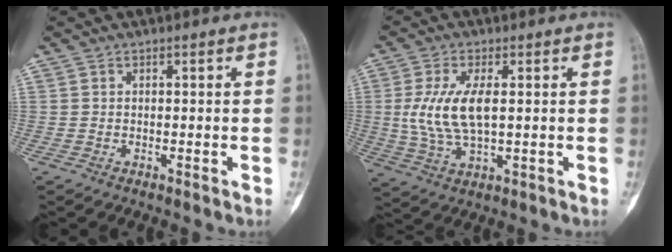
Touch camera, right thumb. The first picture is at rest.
{"total": 9.8, "force": [1.0, 4.2, 8.8], "torque": [-0.187, -0.006, 0.025]}